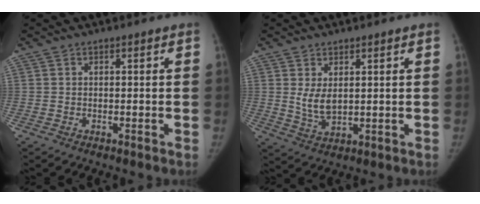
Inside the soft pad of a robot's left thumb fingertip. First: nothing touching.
{"total": 4.7, "force": [1.4, 2.6, 3.7], "torque": [-0.063, -0.017, 0.037]}